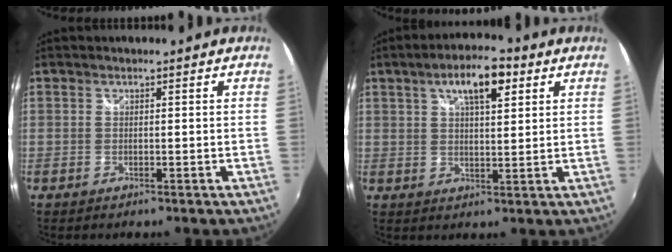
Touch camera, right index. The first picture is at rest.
{"total": 8.8, "force": [4.2, 3.1, 7.1], "torque": [-0.117, 0.019, 0.070]}